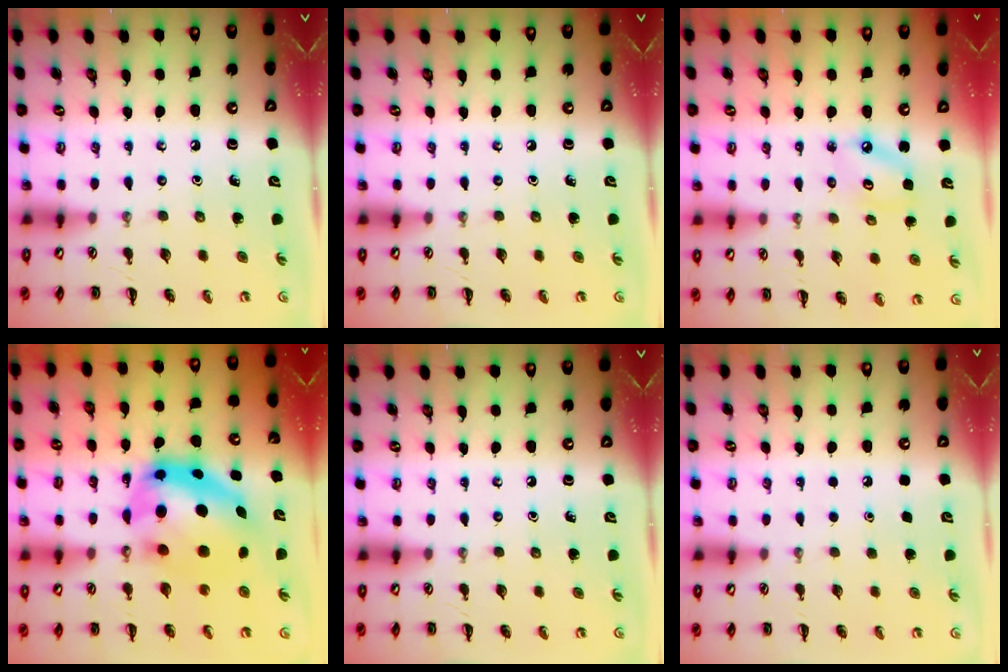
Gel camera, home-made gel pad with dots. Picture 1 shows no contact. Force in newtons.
{"total": 0.0}
{"total": 5.1, "press": 5.1, "slide": 0.6}
{"total": 12.8, "press": 12.4, "slide": 3.1}
{"total": 0.0}
{"total": 1.8, "press": 1.8, "slide": 0.1}